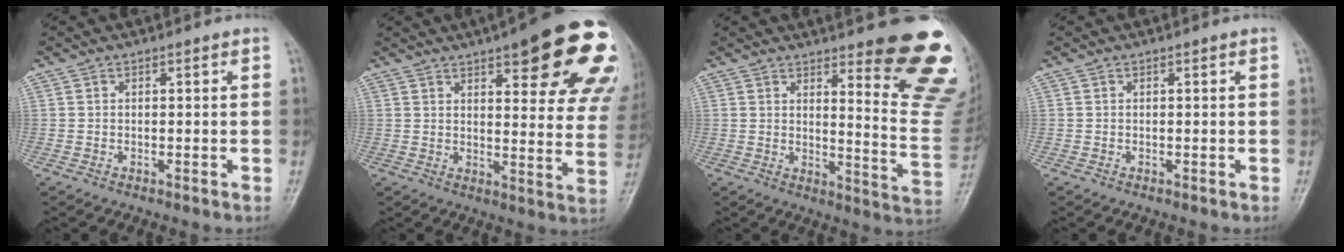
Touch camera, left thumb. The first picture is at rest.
{"total": 25.4, "force": [14.2, 7.4, 19.7], "torque": [-0.191, -0.033, 0.171]}
{"total": 18.3, "force": [12.2, 3.6, 13.2], "torque": [-0.127, -0.098, 0.147]}
{"total": 0.0}